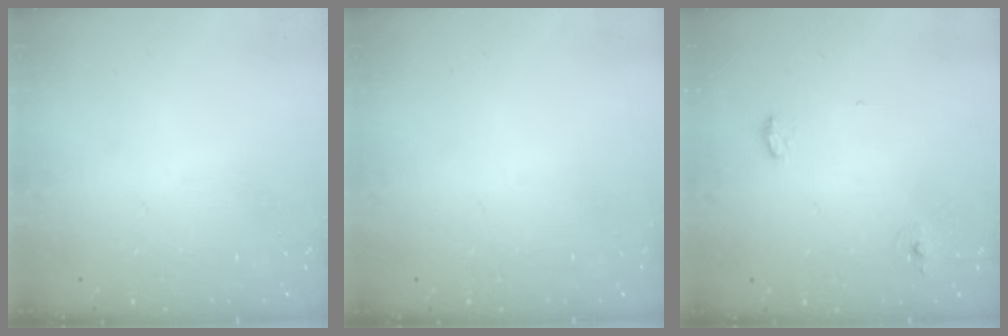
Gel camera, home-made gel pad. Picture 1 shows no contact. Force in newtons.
{"total": 0.0}
{"total": 5.1, "press": 4.5, "slide": 2.4}